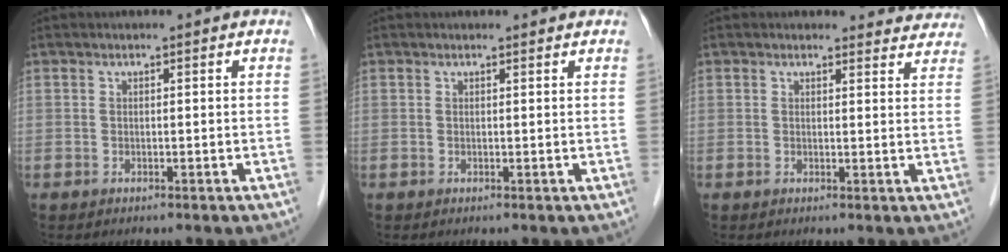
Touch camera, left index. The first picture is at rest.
{"total": 1.1, "force": [1.1, 0.2, 0.0], "torque": [-0.012, 0.002, 0.014]}
{"total": 5.3, "force": [5.1, 1.5, -0.3], "torque": [0.021, -0.013, 0.032]}